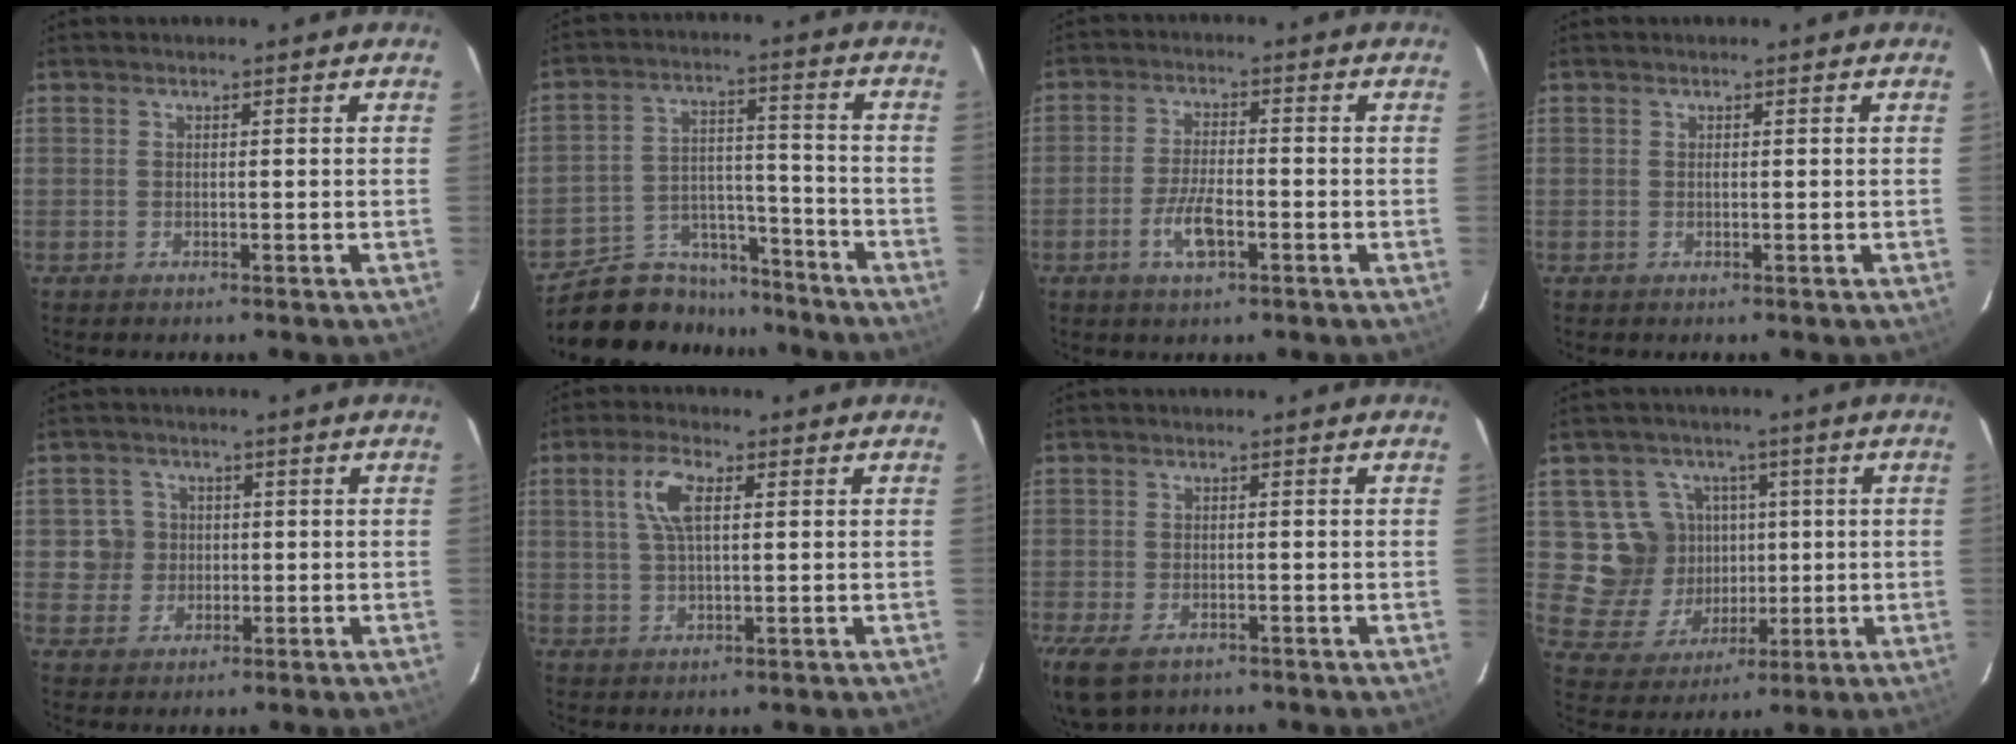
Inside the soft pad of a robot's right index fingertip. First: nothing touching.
{"total": 15.4, "force": [-13.2, 7.1, 3.5], "torque": [-0.087, 0.040, -0.196]}
{"total": 6.1, "force": [-2.6, 2.1, 5.1], "torque": [-0.110, -0.002, -0.049]}
{"total": 0.0}
{"total": 5.5, "force": [0.4, 5.4, 0.7], "torque": [-0.013, 0.011, 0.010]}
{"total": 6.2, "force": [1.9, 2.5, 5.4], "torque": [-0.105, 0.011, 0.038]}
{"total": 7.6, "force": [-4.5, 4.0, 4.6], "torque": [-0.113, -0.029, -0.080]}
{"total": 11.4, "force": [2.2, 10.6, 3.5], "torque": [-0.092, 0.005, 0.051]}